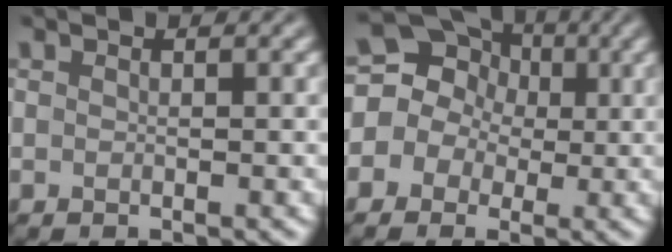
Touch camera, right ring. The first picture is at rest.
{"total": 11.5, "force": [2.2, 10.5, 3.9], "torque": [-0.103, 0.059, 0.004]}